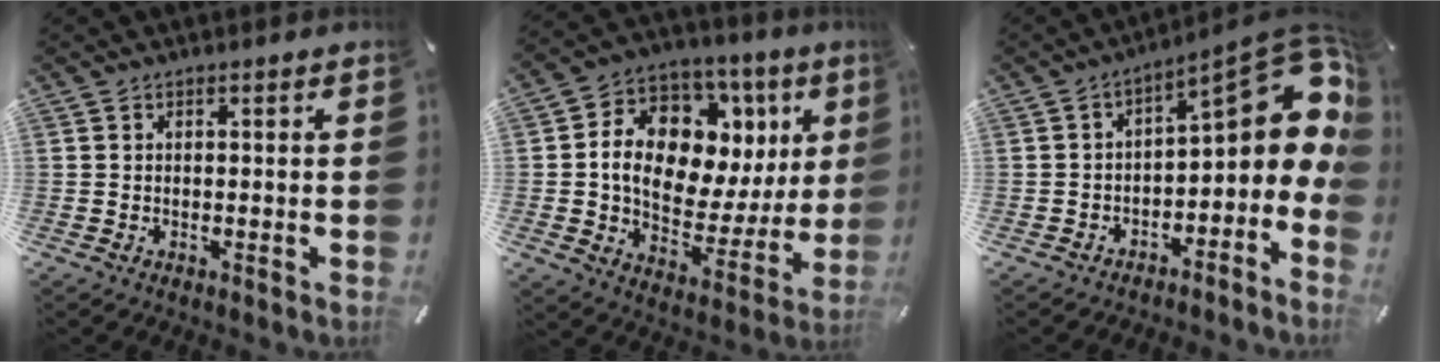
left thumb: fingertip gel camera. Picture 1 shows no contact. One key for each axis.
{"total": 14.3, "fx": 4.0, "fy": 10.4, "fz": 8.9, "tx": -0.131, "ty": -0.037, "tz": 0.072}
{"total": 14.6, "fx": 4.4, "fy": 7.3, "fz": 11.8, "tx": -0.124, "ty": -0.046, "tz": 0.066}